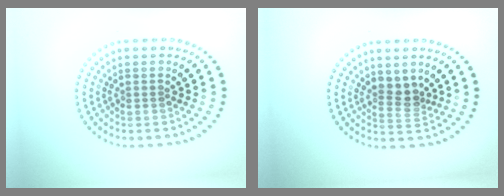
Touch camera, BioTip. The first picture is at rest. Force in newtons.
{"total": 2.3, "press": 1.8, "slide": 1.5}